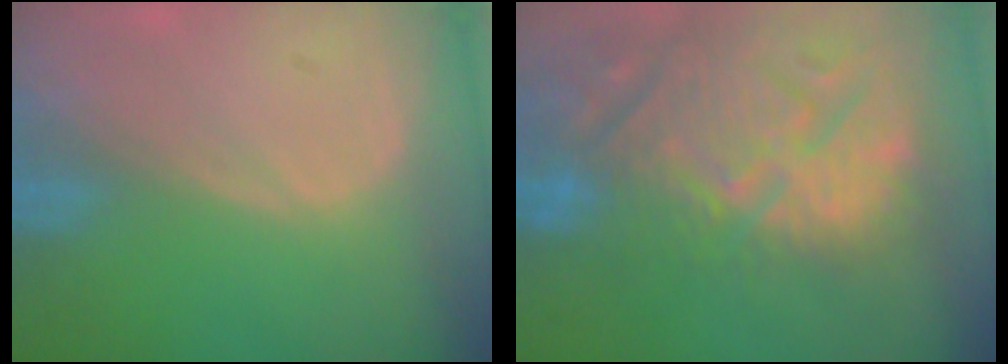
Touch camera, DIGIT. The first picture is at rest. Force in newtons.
{"total": 15.3, "press": 13.0, "slide": 7.9}